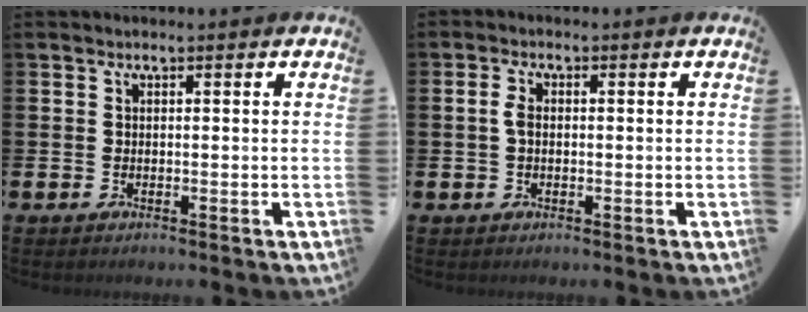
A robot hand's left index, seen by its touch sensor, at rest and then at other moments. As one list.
[{"total": 2.1, "force": [0.1, 1.2, 1.7], "torque": [-0.032, 0.006, 0.000]}]